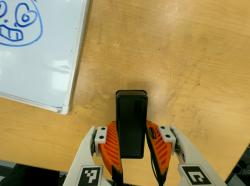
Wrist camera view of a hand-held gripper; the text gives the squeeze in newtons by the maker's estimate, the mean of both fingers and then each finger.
{"total": 5.0, "left": 3.5, "right": 6.5}